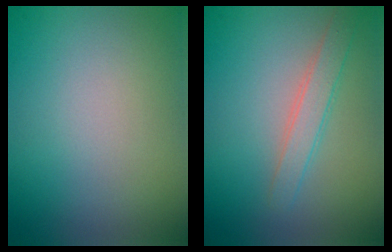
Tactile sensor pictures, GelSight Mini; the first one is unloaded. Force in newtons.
{"total": 2.3, "press": 2.3, "slide": 0.1}